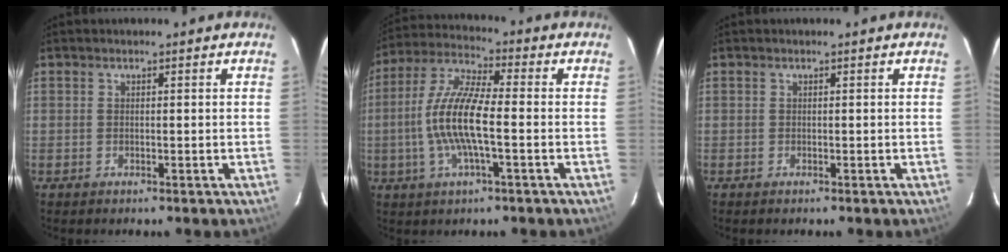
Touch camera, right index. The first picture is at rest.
{"total": 12.4, "force": [-2.1, 2.6, 11.9], "torque": [-0.248, 0.004, -0.045]}
{"total": 0.0}